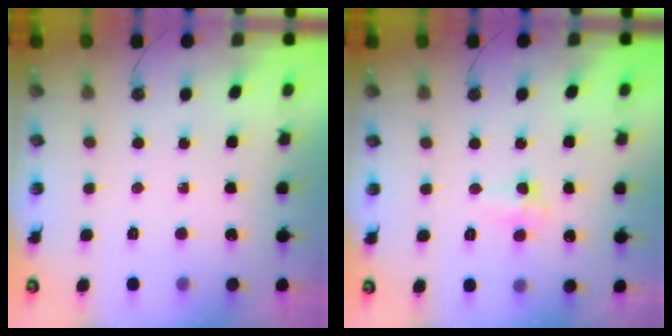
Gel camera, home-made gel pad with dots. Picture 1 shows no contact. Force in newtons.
{"total": 2.8, "press": 2.6, "slide": 0.9}